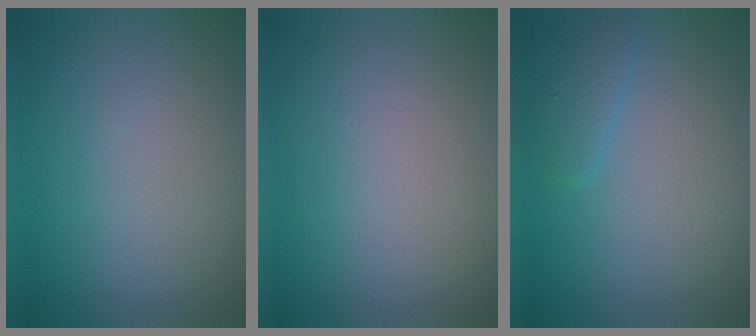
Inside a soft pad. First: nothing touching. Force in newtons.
{"total": 0.0}
{"total": 1.8, "press": 1.8, "slide": 0.1}